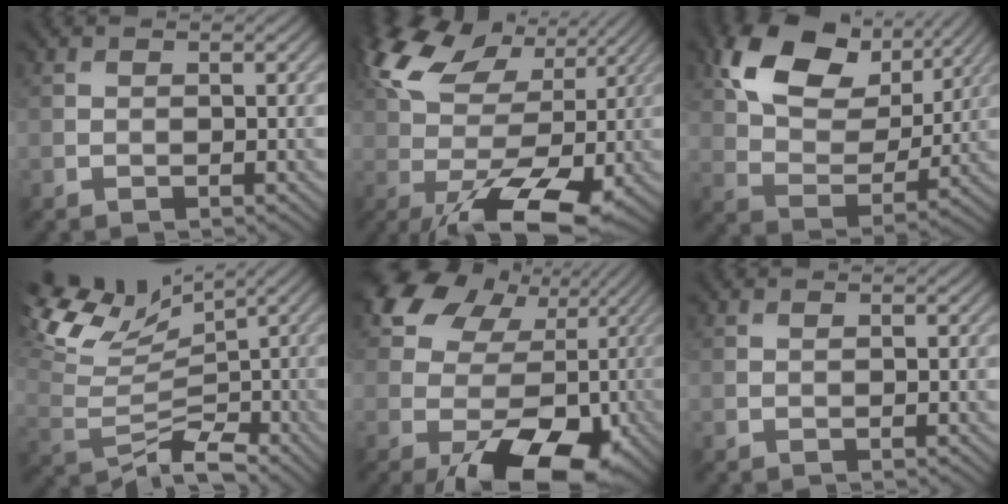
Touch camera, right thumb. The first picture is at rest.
{"total": 16.1, "force": [1.8, 8.8, 13.3], "torque": [-0.250, 0.003, 0.035]}
{"total": 13.2, "force": [6.6, 8.1, 8.1], "torque": [-0.159, 0.003, 0.121]}
{"total": 8.1, "force": [2.6, 4.4, 6.2], "torque": [-0.127, 0.010, 0.045]}
{"total": 16.2, "force": [-1.7, 11.9, 10.9], "torque": [-0.181, -0.028, 0.009]}
{"total": 0.0}